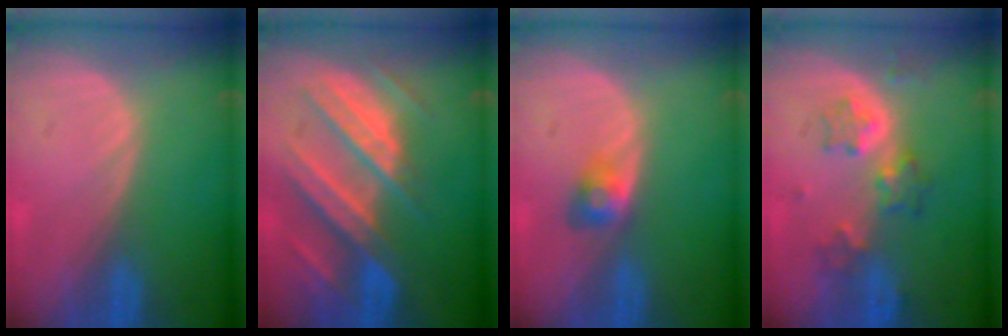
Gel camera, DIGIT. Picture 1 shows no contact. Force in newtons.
{"total": 10.2, "press": 9.0, "slide": 4.7}
{"total": 2.8, "press": 2.6, "slide": 1.2}
{"total": 5.3, "press": 5.2, "slide": 0.9}